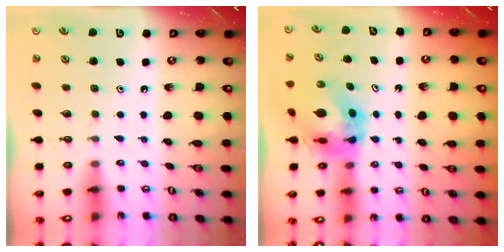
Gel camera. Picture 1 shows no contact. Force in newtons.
{"total": 8.5, "press": 8.5, "slide": 1.0}